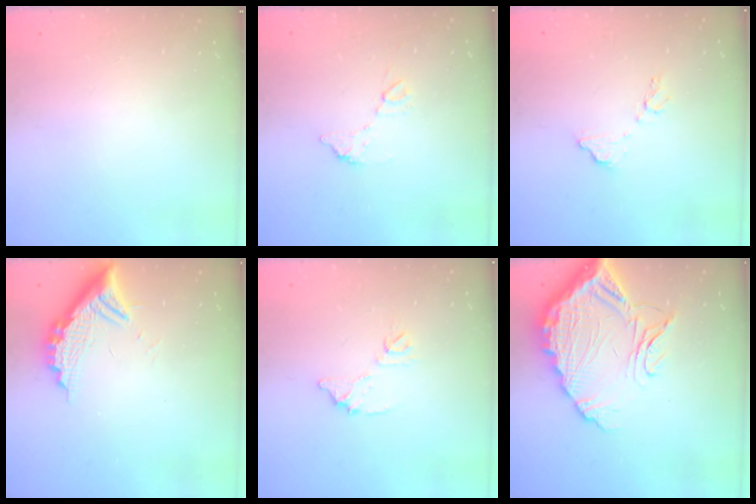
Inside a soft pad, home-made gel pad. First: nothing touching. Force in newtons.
{"total": 6.7, "press": 6.7, "slide": 0.6}
{"total": 9.8, "press": 9.8, "slide": 0.5}
{"total": 12.1, "press": 12.1, "slide": 0.6}
{"total": 8.4, "press": 8.3, "slide": 0.5}
{"total": 18.6, "press": 18.6, "slide": 1.7}